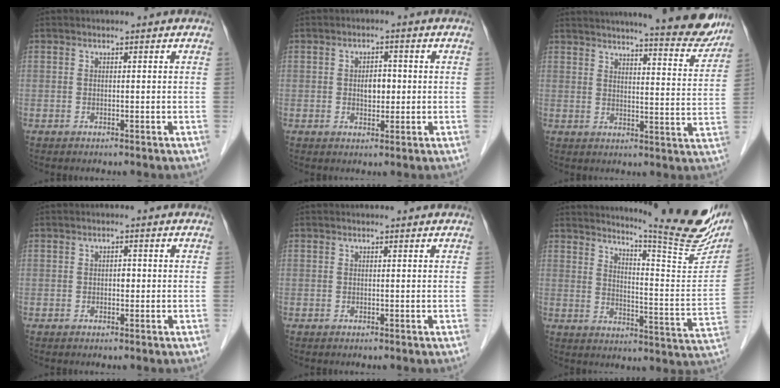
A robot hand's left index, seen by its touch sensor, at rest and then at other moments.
{"total": 2.9, "force": [-0.2, 1.8, 2.3], "torque": [-0.037, 0.003, 0.001]}
{"total": 16.7, "force": [14.9, 1.4, 7.5], "torque": [-0.094, -0.031, 0.182]}
{"total": 1.0, "force": [-0.2, 0.6, 0.7], "torque": [-0.008, 0.000, -0.004]}
{"total": 0.6, "force": [0.6, 0.0, 0.1], "torque": [-0.009, 0.001, 0.006]}
{"total": 20.0, "force": [17.2, 0.1, 10.1], "torque": [-0.143, -0.091, 0.214]}